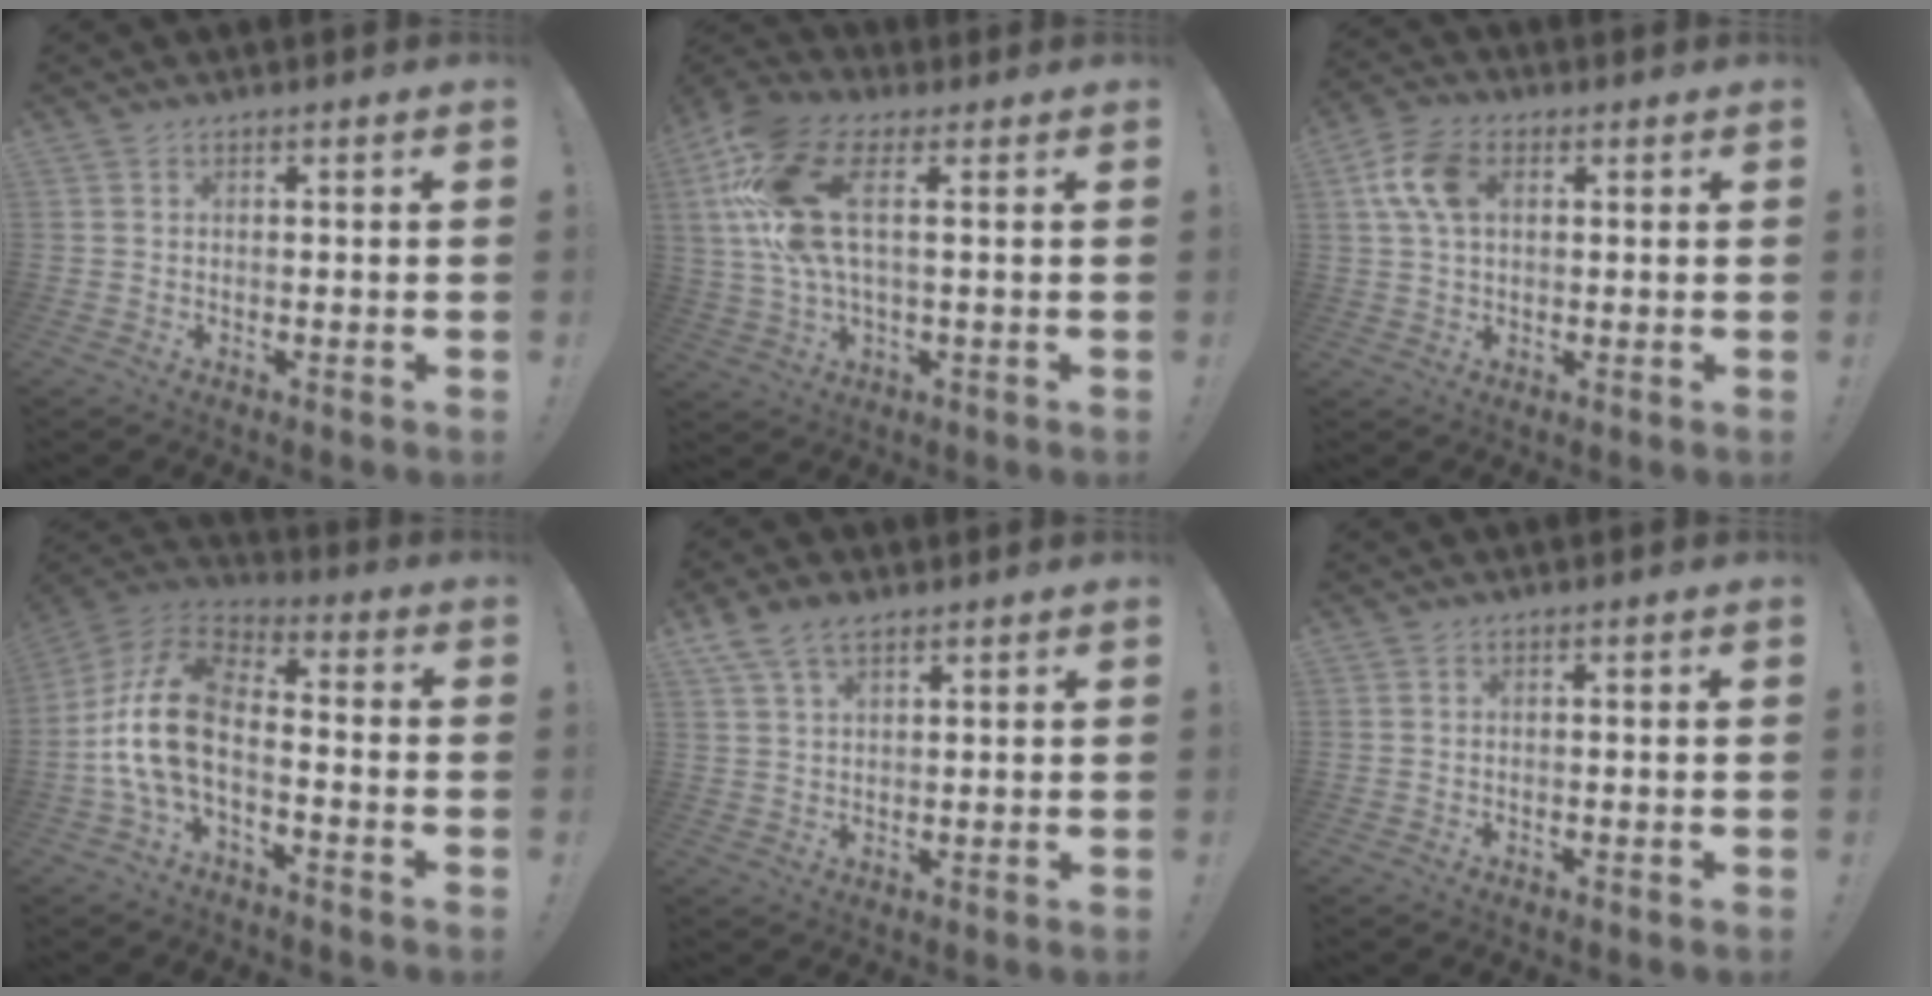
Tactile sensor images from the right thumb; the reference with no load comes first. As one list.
[{"total": 16.3, "force": [4.6, 7.0, 14.0], "torque": [-0.288, -0.011, 0.080]}, {"total": 10.7, "force": [2.6, 6.8, 7.9], "torque": [-0.149, 0.011, 0.053]}, {"total": 15.0, "force": [-2.9, 8.3, 12.2], "torque": [-0.250, 0.018, -0.041]}, {"total": 6.3, "force": [4.0, 3.1, 3.8], "torque": [-0.077, -0.006, 0.081]}, {"total": 0.0}]